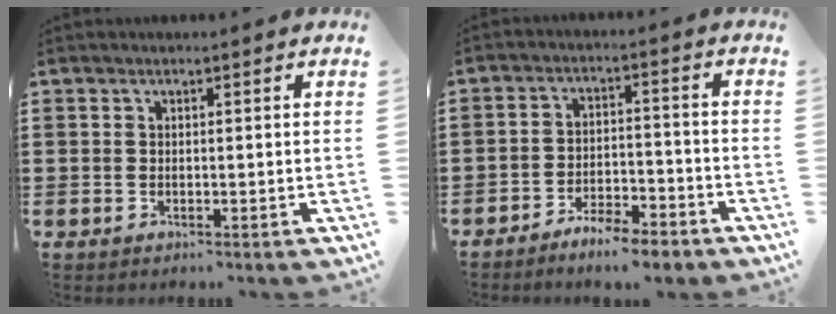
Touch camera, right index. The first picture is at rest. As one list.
[{"total": 5.3, "force": [-5.1, 0.3, 1.6], "torque": [-0.035, 0.001, -0.099]}]